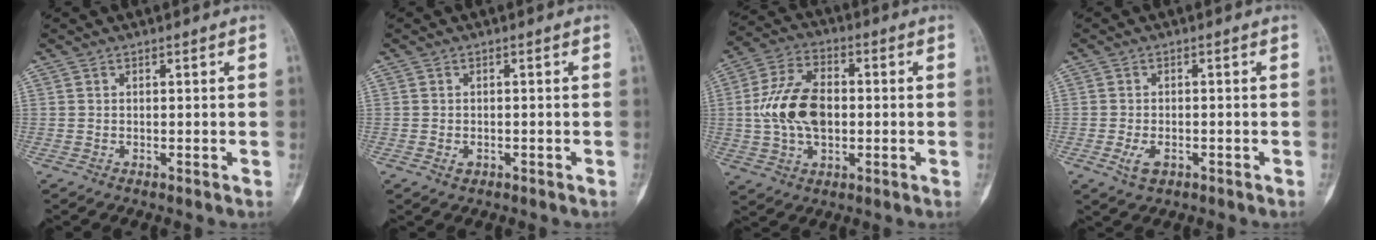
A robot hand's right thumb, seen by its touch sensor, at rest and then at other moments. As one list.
[{"total": 1.2, "force": [-0.6, 0.8, 0.6], "torque": [-0.007, 0.005, -0.007]}, {"total": 13.5, "force": [0.0, 8.4, 10.6], "torque": [-0.192, 0.017, -0.001]}, {"total": 3.3, "force": [-1.5, 1.9, 2.3], "torque": [-0.043, 0.002, -0.021]}]